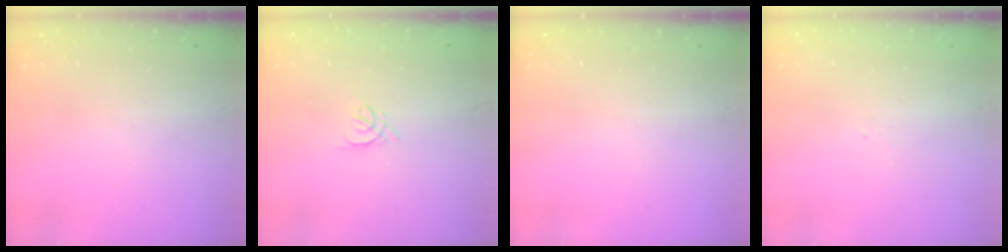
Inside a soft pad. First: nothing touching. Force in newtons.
{"total": 2.4, "press": 2.3, "slide": 0.6}
{"total": 0.0}
{"total": 1.3, "press": 1.2, "slide": 0.5}